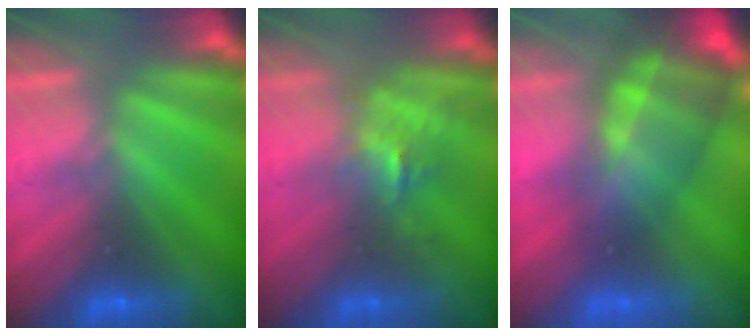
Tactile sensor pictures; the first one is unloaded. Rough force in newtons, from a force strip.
{"total": 2.5}
{"total": 7.5}